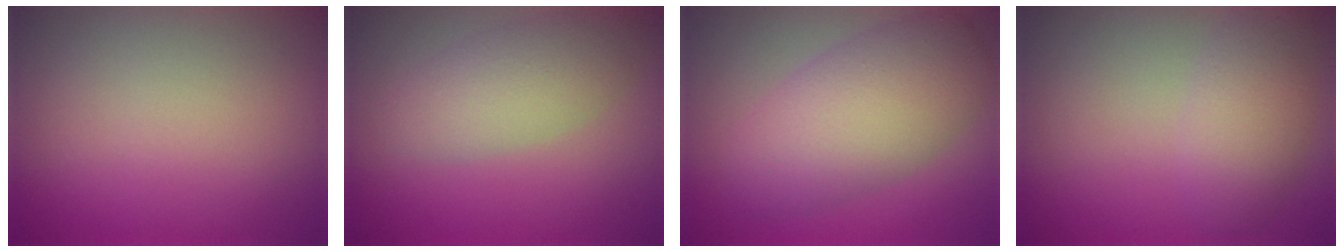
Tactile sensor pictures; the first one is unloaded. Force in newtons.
{"total": 4.0, "press": 4.0, "slide": 0.3}
{"total": 7.5, "press": 7.5, "slide": 0.1}
{"total": 3.9, "press": 3.9, "slide": 0.3}